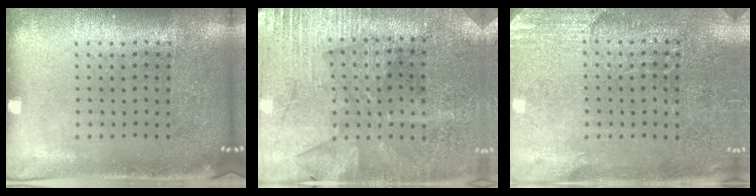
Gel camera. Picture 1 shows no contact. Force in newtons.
{"total": 2.9, "press": 2.8, "slide": 0.5}
{"total": 2.8, "press": 2.6, "slide": 1.0}